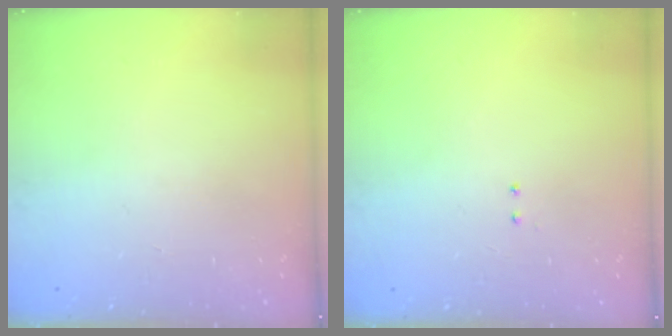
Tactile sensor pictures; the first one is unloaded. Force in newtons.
{"total": 2.0, "press": 2.0, "slide": 0.4}